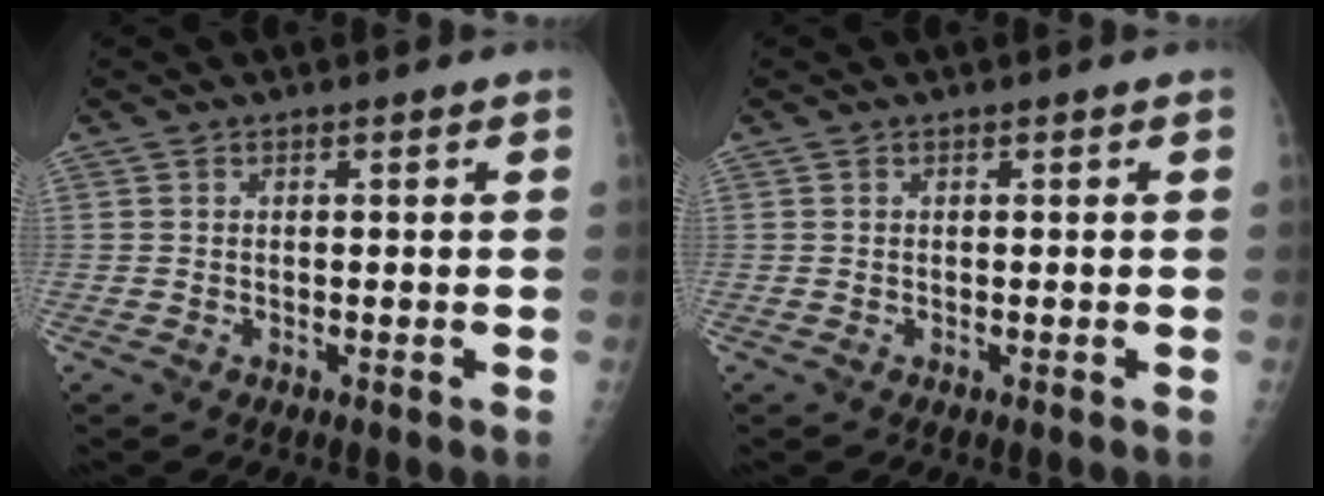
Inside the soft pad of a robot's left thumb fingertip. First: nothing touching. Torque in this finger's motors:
{"motor_torque": [0.00, 0.00, -0.04, 0.01, 0.00]}